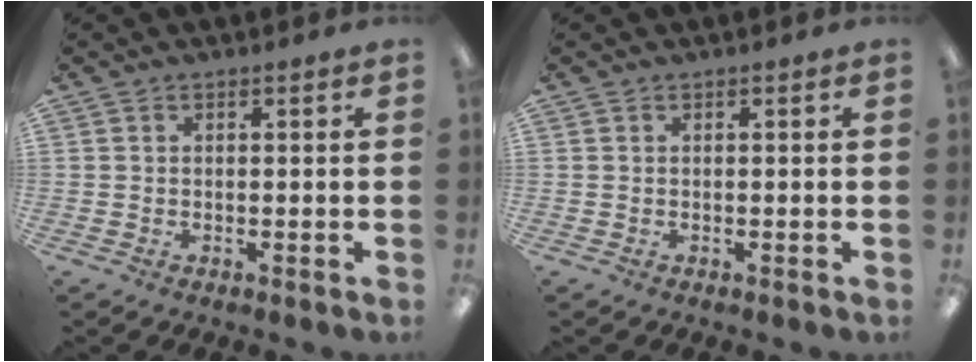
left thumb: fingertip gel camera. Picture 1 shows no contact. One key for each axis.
{"total": 0.0}